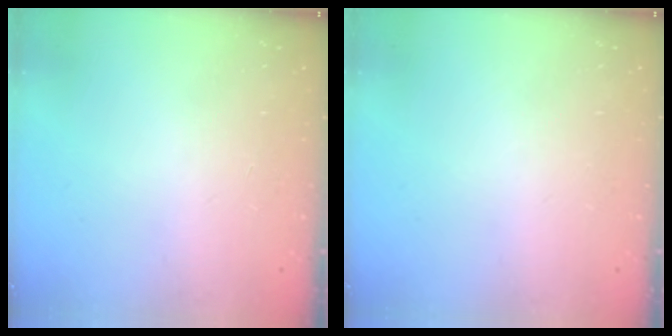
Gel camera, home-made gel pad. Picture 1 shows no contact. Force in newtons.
{"total": 0.0}